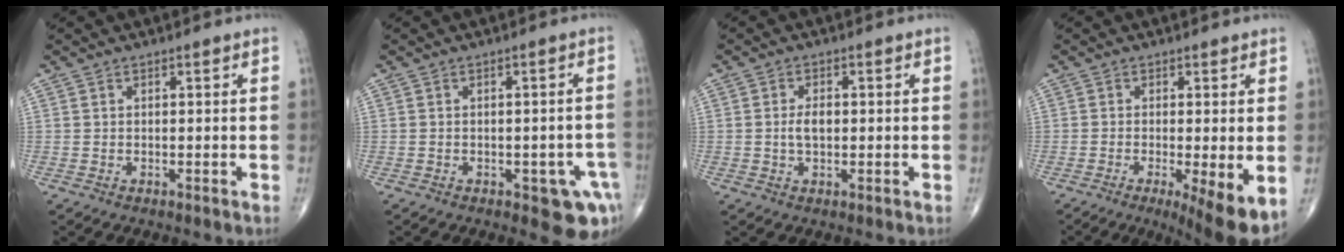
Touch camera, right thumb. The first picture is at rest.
{"total": 7.2, "force": [-3.2, 3.1, 5.7], "torque": [-0.046, 0.011, -0.033]}
{"total": 3.2, "force": [-0.1, 1.8, 2.6], "torque": [-0.050, 0.004, -0.003]}
{"total": 8.9, "force": [-2.9, 1.9, 8.2], "torque": [-0.123, -0.022, -0.043]}